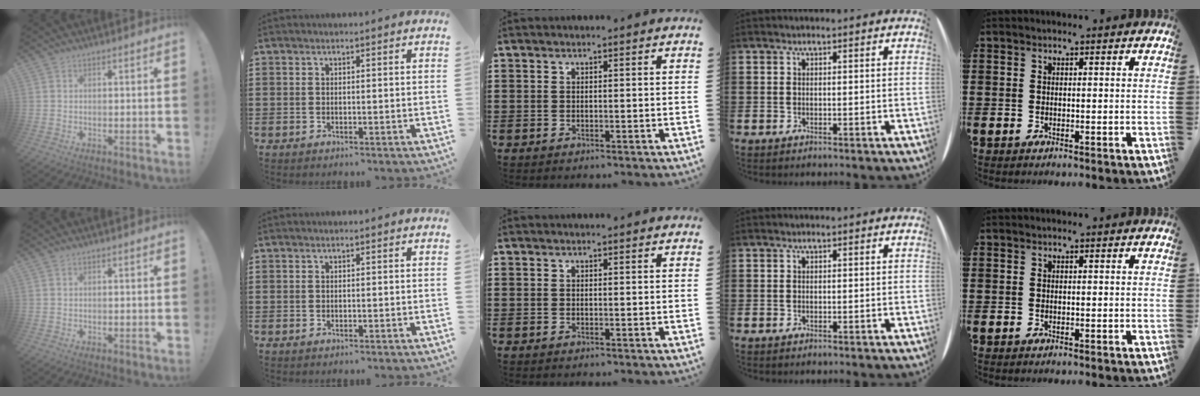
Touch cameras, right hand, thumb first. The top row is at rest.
{}